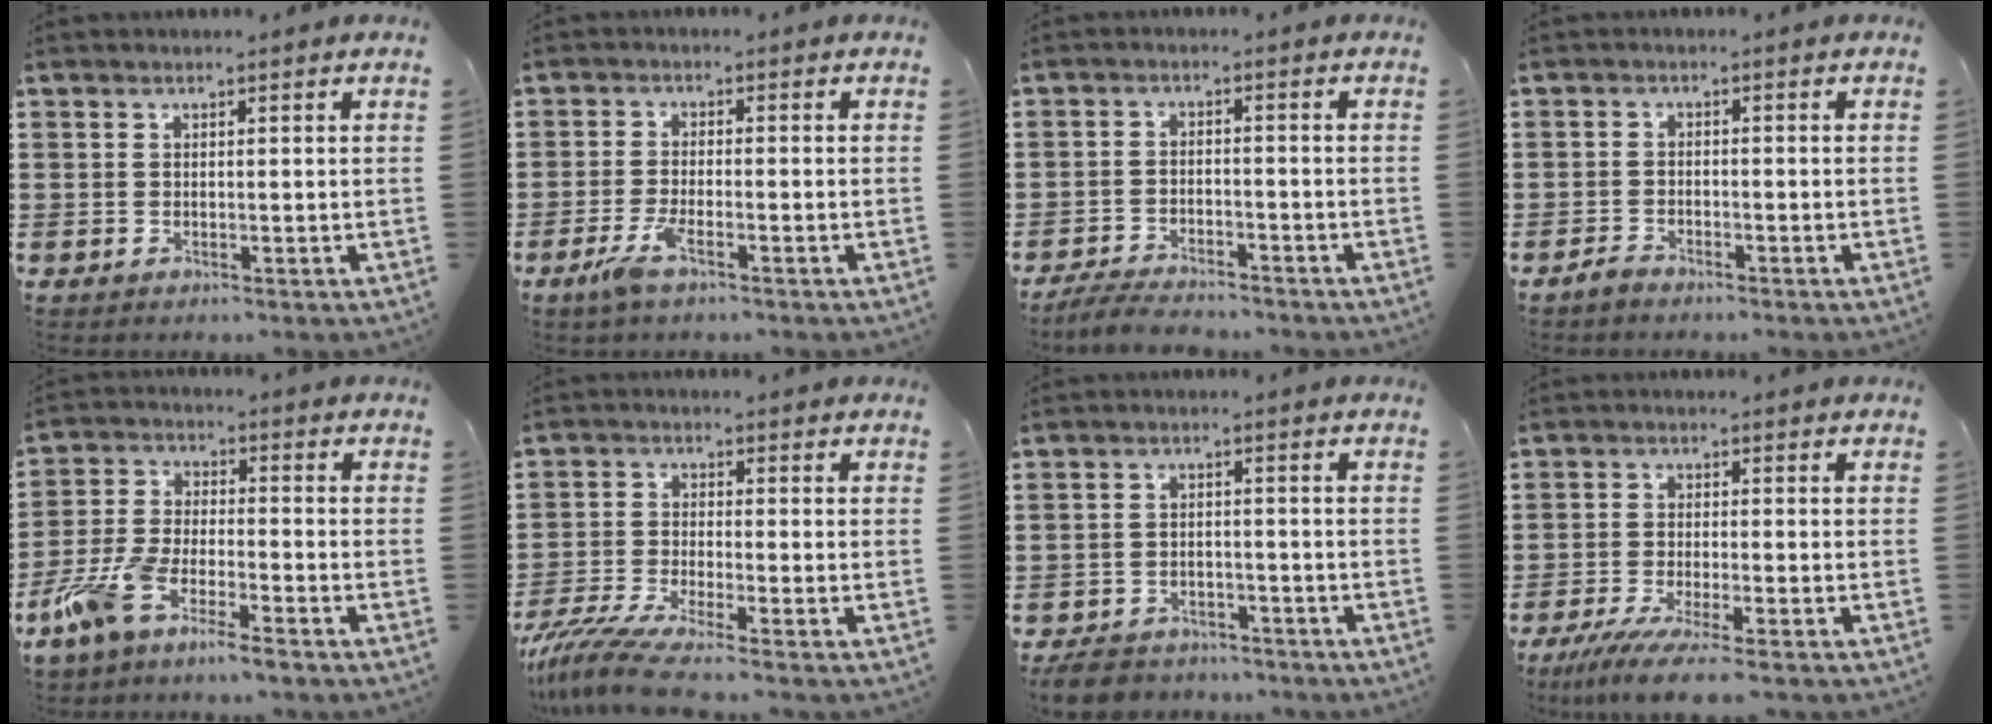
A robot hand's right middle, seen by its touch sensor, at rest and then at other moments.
{"total": 3.8, "force": [-2.1, 0.6, 3.1], "torque": [-0.072, -0.008, -0.042]}
{"total": 4.0, "force": [-3.9, 0.5, 0.9], "torque": [-0.023, 0.001, -0.081]}
{"total": 1.7, "force": [-1.5, 0.5, 0.6], "torque": [-0.022, -0.001, -0.034]}
{"total": 7.5, "force": [-6.0, 1.1, 4.3], "torque": [-0.118, -0.013, -0.122]}
{"total": 5.7, "force": [-4.6, 0.0, 3.3], "torque": [-0.091, -0.026, -0.095]}
{"total": 3.9, "force": [-3.7, 0.9, 0.4], "torque": [-0.016, 0.005, -0.080]}
{"total": 4.8, "force": [-3.8, -0.2, 2.9], "torque": [-0.070, -0.021, -0.073]}